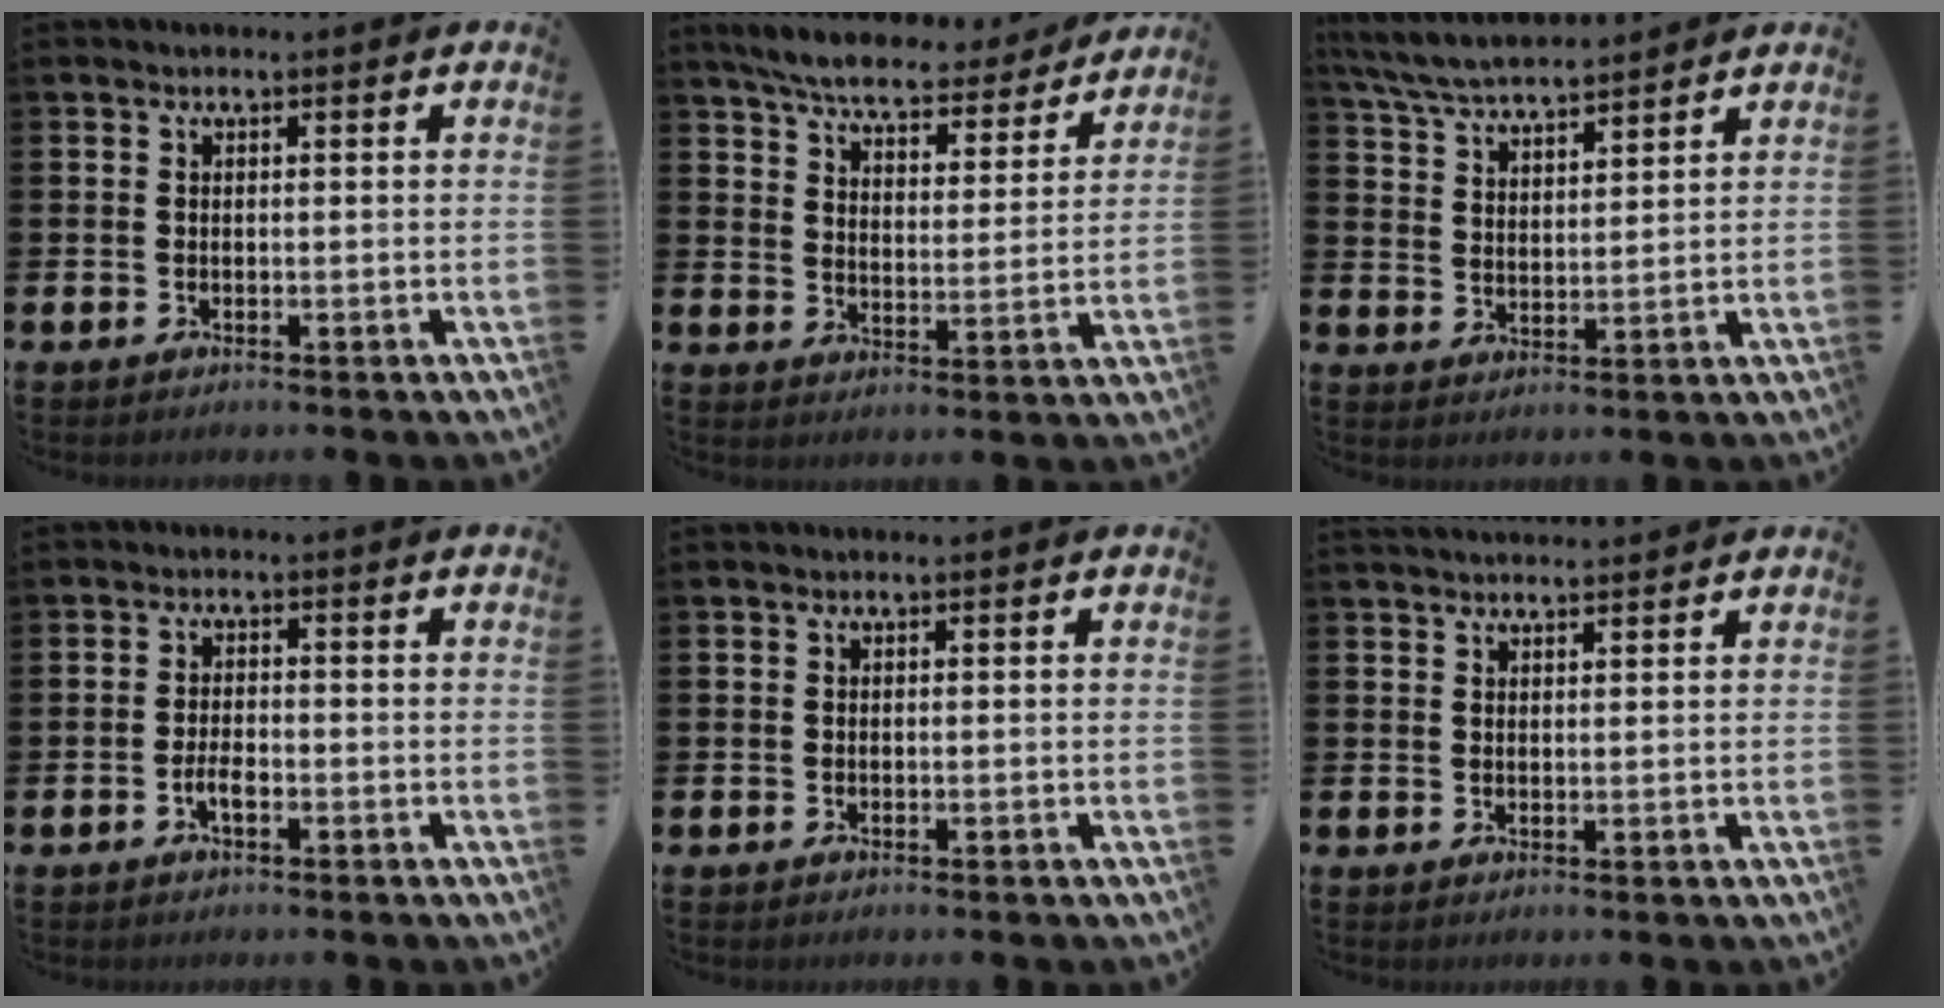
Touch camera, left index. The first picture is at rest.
{"total": 7.2, "force": [6.7, 1.1, 2.3], "torque": [-0.066, -0.041, 0.114]}
{"total": 6.2, "force": [6.1, 0.7, 1.2], "torque": [-0.049, -0.029, 0.109]}
{"total": 2.2, "force": [-0.9, 0.9, 1.8], "torque": [-0.032, 0.001, -0.018]}
{"total": 0.0}
{"total": 2.2, "force": [2.2, 0.2, 0.2], "torque": [-0.004, -0.009, 0.040]}